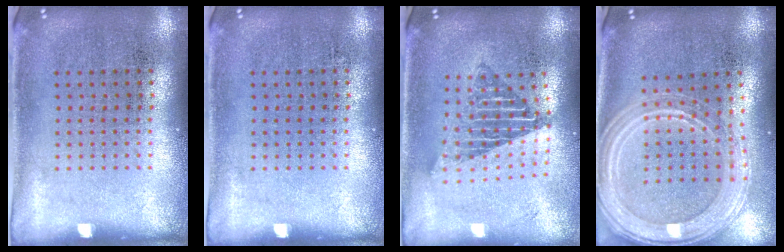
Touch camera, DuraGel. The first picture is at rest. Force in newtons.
{"total": 0.0}
{"total": 1.6, "press": 1.4, "slide": 0.9}
{"total": 2.3, "press": 2.0, "slide": 1.0}